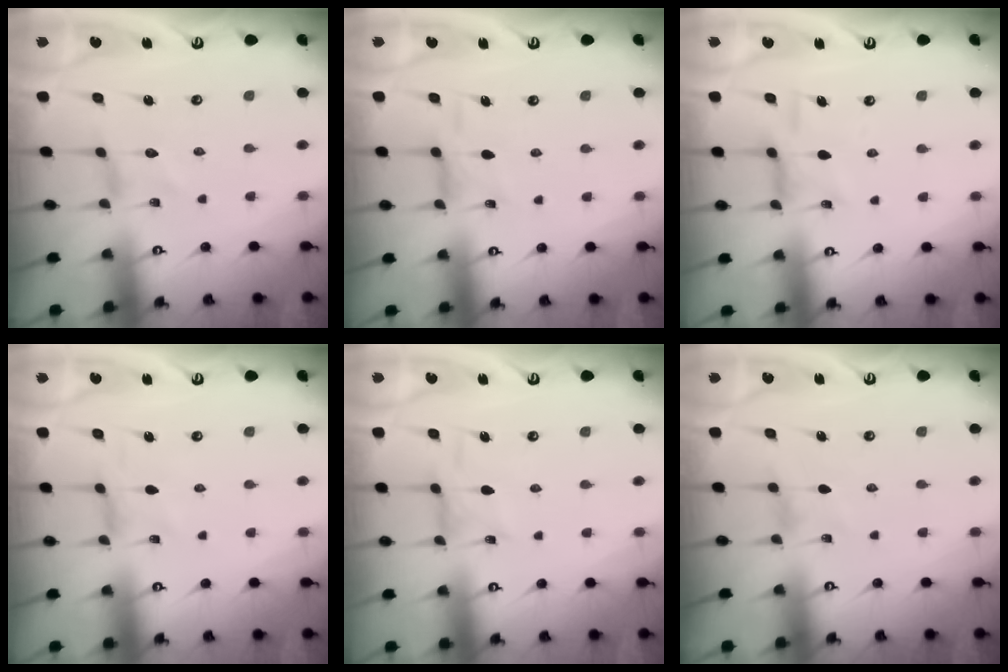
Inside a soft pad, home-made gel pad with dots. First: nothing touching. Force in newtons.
{"total": 3.9, "press": 3.9, "slide": 0.4}
{"total": 8.5, "press": 8.5, "slide": 0.6}
{"total": 0.5, "press": 0.5, "slide": 0.3}
{"total": 2.0, "press": 2.0, "slide": 0.3}
{"total": 1.1, "press": 1.0, "slide": 0.3}